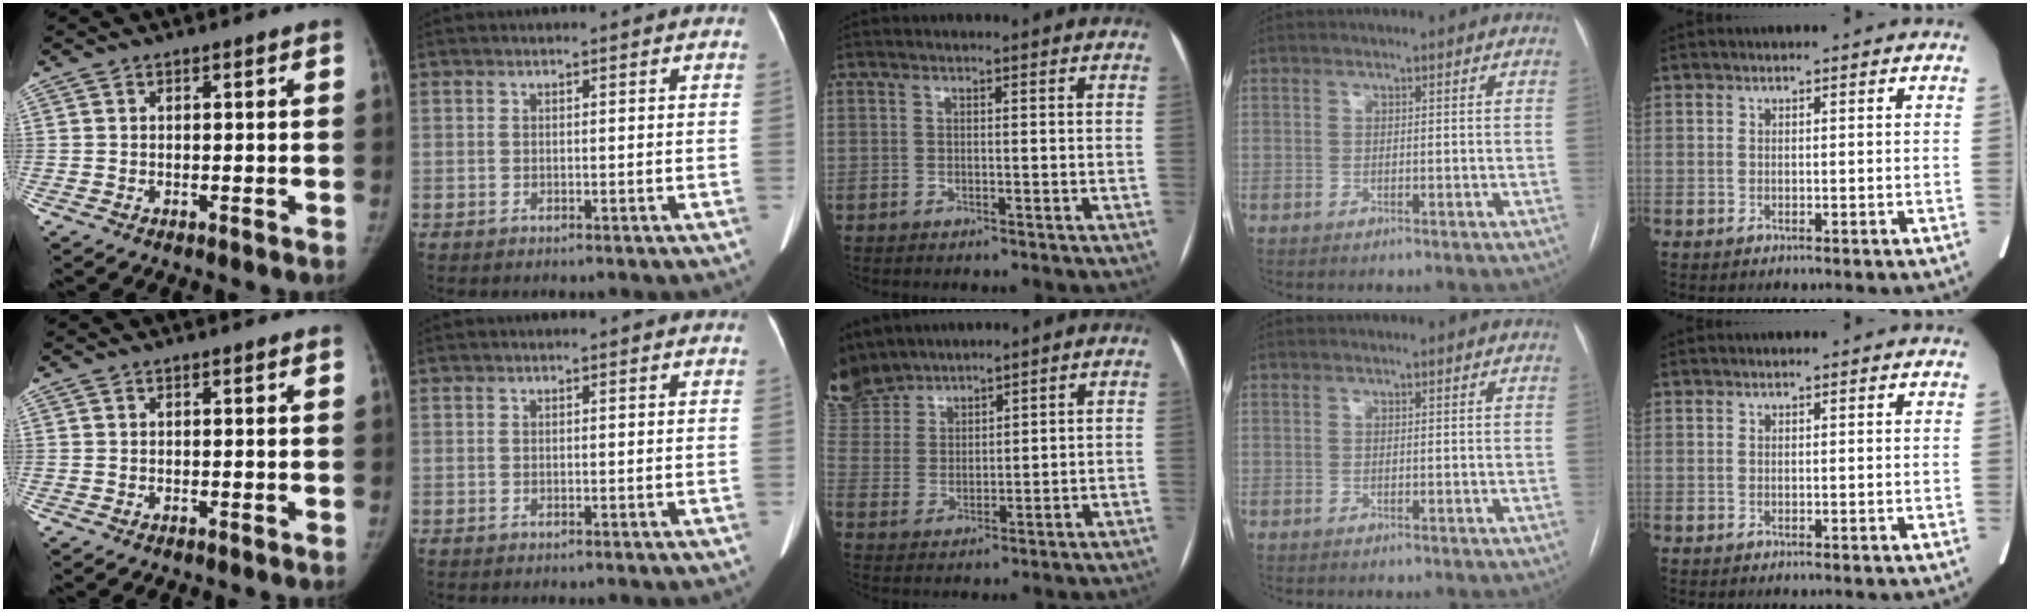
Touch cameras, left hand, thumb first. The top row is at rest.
{"middle": {"total": 10.2, "force": [9.8, 2.4, 1.9], "torque": [-0.069, 0.001, 0.216]}}